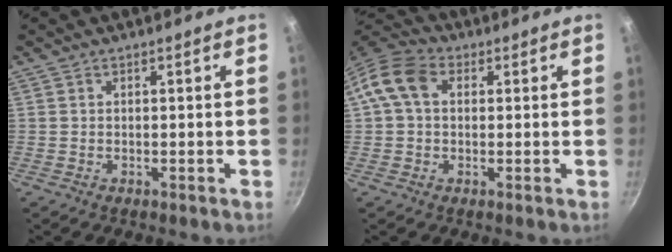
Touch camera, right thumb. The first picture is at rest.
{"total": 9.1, "force": [1.8, 6.5, 6.0], "torque": [-0.102, 0.022, 0.016]}